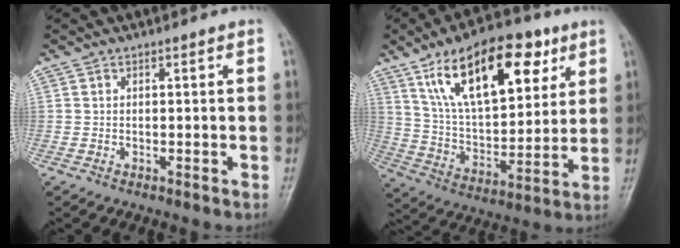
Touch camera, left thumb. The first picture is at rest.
{"total": 22.3, "force": [11.2, 10.8, 16.0], "torque": [-0.222, -0.032, 0.195]}